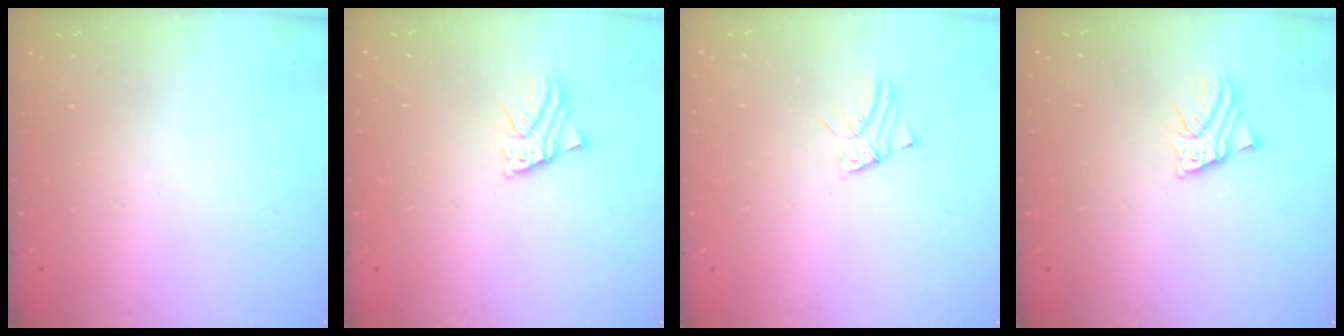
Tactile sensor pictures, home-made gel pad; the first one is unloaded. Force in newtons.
{"total": 2.5, "press": 2.5, "slide": 0.3}
{"total": 1.2, "press": 1.2, "slide": 0.1}
{"total": 2.5, "press": 2.5, "slide": 0.3}